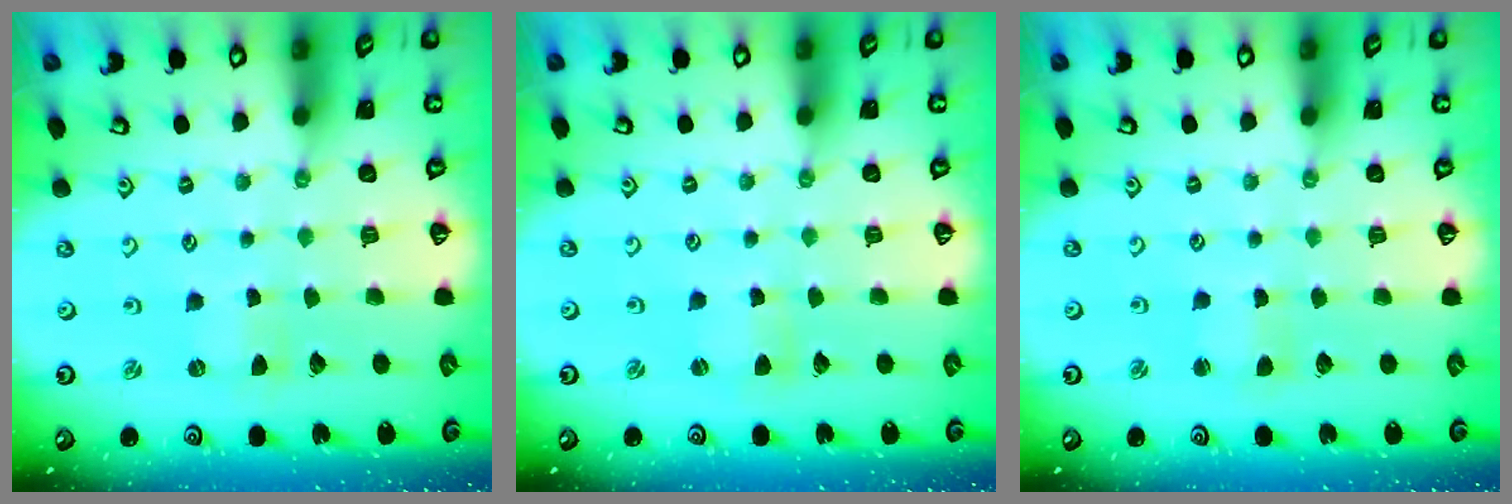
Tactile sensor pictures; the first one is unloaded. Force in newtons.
{"total": 1.1, "press": 1.1, "slide": 0.2}
{"total": 1.4, "press": 1.4, "slide": 0.2}